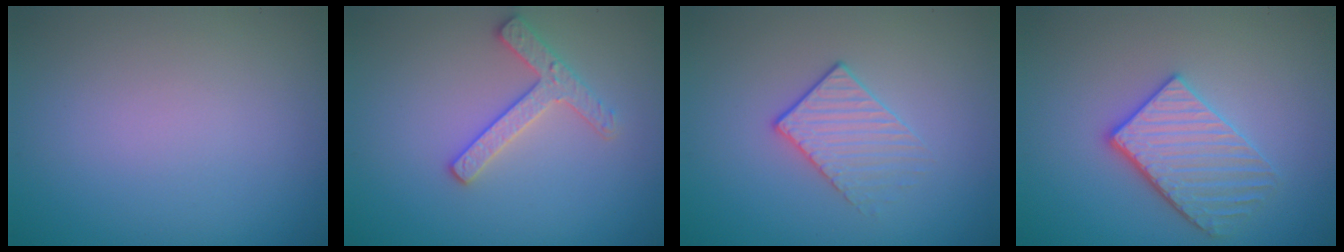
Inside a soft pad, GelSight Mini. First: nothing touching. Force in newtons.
{"total": 2.6, "press": 2.6, "slide": 0.3}
{"total": 1.8, "press": 1.4, "slide": 1.1}
{"total": 3.7, "press": 3.3, "slide": 1.6}